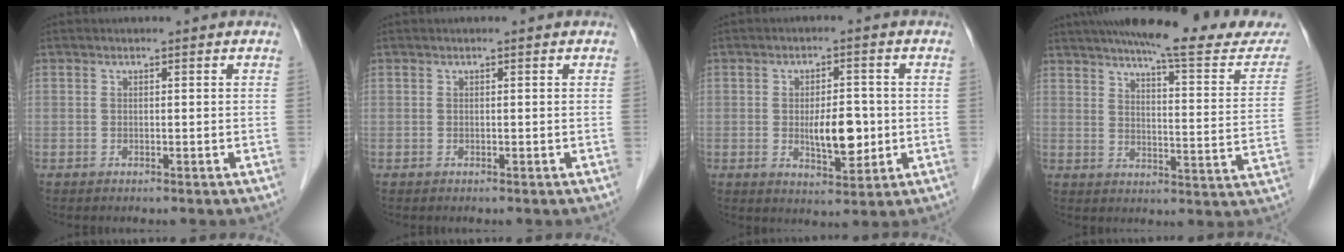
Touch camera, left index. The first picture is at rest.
{"total": 0.0}
{"total": 6.5, "force": [-0.7, 2.4, 6.0], "torque": [-0.096, -0.010, -0.007]}
{"total": 20.3, "force": [17.8, 2.1, 9.6], "torque": [-0.125, -0.035, 0.221]}